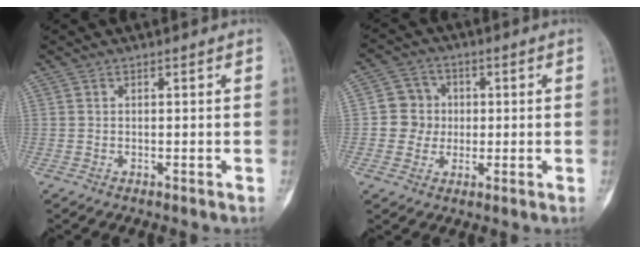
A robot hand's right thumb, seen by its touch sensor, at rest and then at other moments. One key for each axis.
{"total": 6.5, "fx": -0.1, "fy": 6.3, "fz": 1.6, "tx": 0.013, "ty": 0.012, "tz": -0.009}